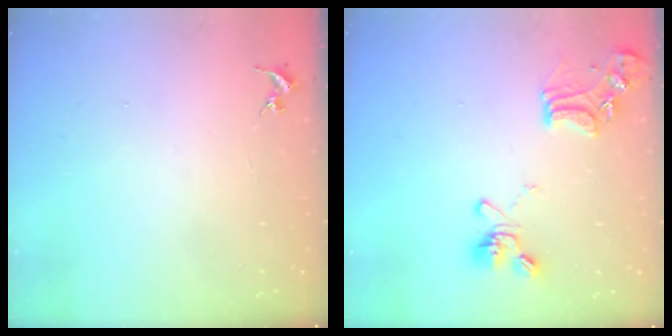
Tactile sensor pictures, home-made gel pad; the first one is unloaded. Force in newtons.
{"total": 16.0, "press": 15.8, "slide": 1.9}